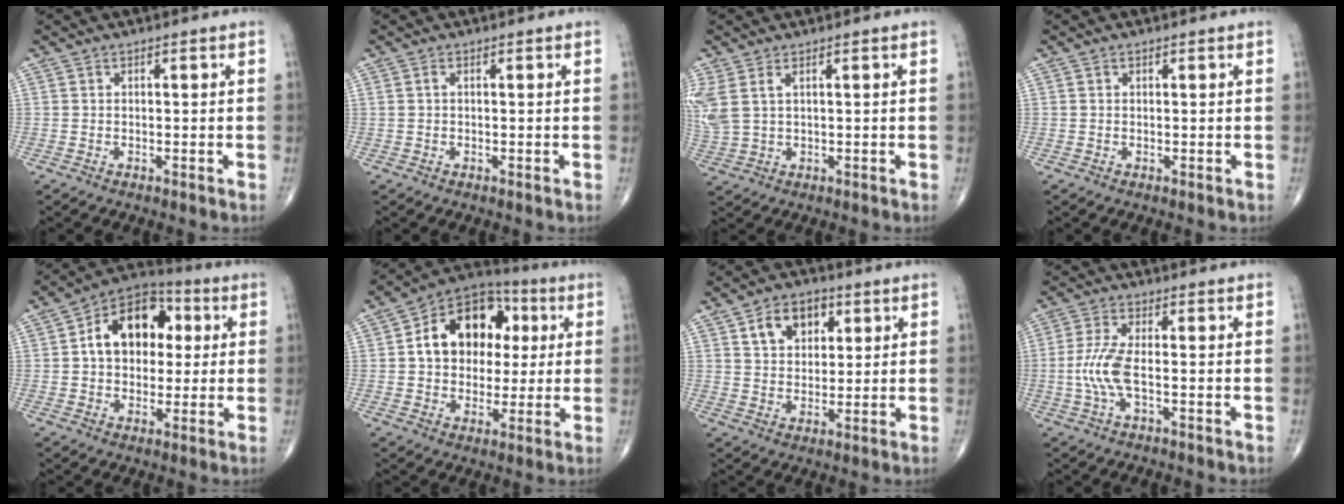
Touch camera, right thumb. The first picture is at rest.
{"total": 0.7, "force": [0.2, 0.3, 0.6], "torque": [-0.017, 0.006, 0.005]}
{"total": 6.6, "force": [2.5, 3.3, 5.2], "torque": [-0.146, 0.006, 0.062]}
{"total": 0.0}
{"total": 14.6, "force": [2.5, 10.3, 10.1], "torque": [-0.119, 0.019, 0.029]}
{"total": 16.2, "force": [2.8, 12.0, 10.5], "torque": [-0.122, 0.017, 0.037]}
{"total": 8.8, "force": [3.7, 6.1, 5.1], "torque": [-0.050, -0.012, 0.061]}
{"total": 6.3, "force": [-1.1, 1.8, 5.9], "torque": [-0.152, 0.005, -0.027]}